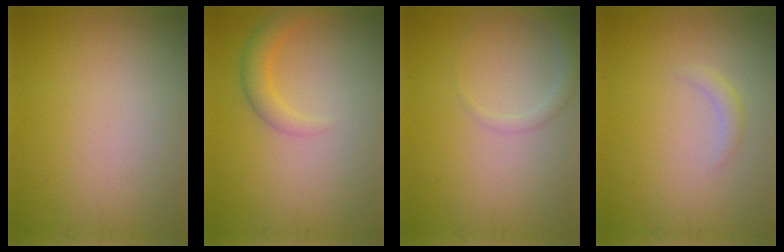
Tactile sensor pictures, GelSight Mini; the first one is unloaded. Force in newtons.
{"total": 2.4, "press": 2.4, "slide": 0.3}
{"total": 1.5, "press": 1.5, "slide": 0.1}
{"total": 1.1, "press": 1.1, "slide": 0.1}